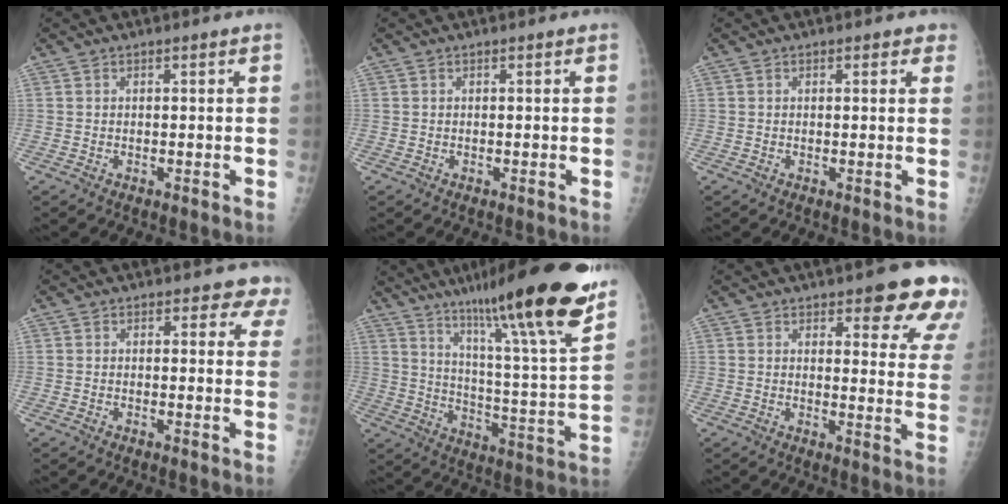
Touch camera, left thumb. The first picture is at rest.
{"total": 0.0}
{"total": 1.6, "force": [1.1, 0.8, 0.9], "torque": [0.005, -0.003, 0.007]}
{"total": 4.7, "force": [4.0, 2.3, 0.8], "torque": [0.030, -0.020, 0.024]}
{"total": 25.6, "force": [17.6, 2.2, 18.5], "torque": [-0.269, -0.067, 0.272]}
{"total": 13.9, "force": [9.4, 4.4, 9.2], "torque": [-0.062, -0.051, 0.102]}